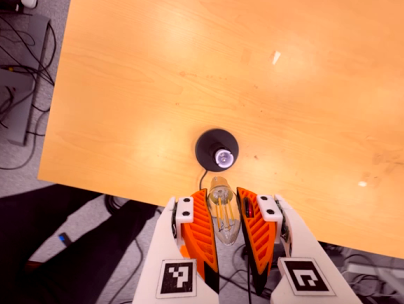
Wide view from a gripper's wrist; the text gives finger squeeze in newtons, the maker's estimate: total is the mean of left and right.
{"total": 20.9, "left": 23.4, "right": 18.4}